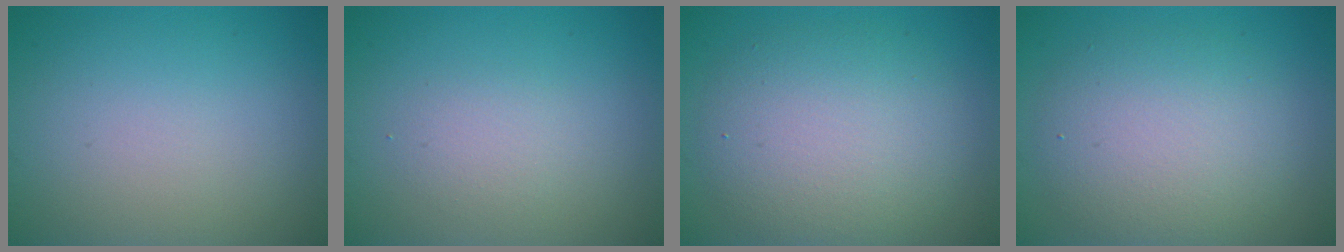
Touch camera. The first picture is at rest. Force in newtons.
{"total": 1.6, "press": 1.6, "slide": 0.1}
{"total": 6.4, "press": 6.3, "slide": 0.8}
{"total": 5.6, "press": 5.6, "slide": 0.2}